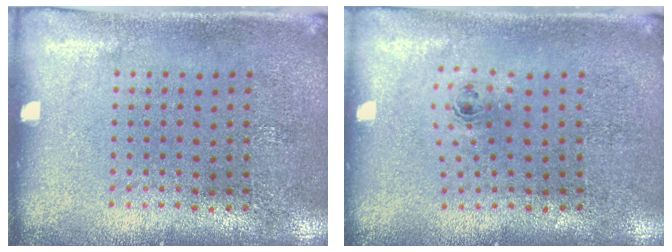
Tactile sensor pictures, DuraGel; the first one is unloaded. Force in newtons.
{"total": 0.8, "press": 0.4, "slide": 0.7}